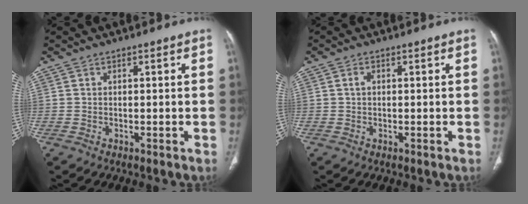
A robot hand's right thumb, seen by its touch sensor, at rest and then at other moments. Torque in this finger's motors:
{"motor_torque": [-0.54, 0.28, 0.16, -0.36, 0.07]}